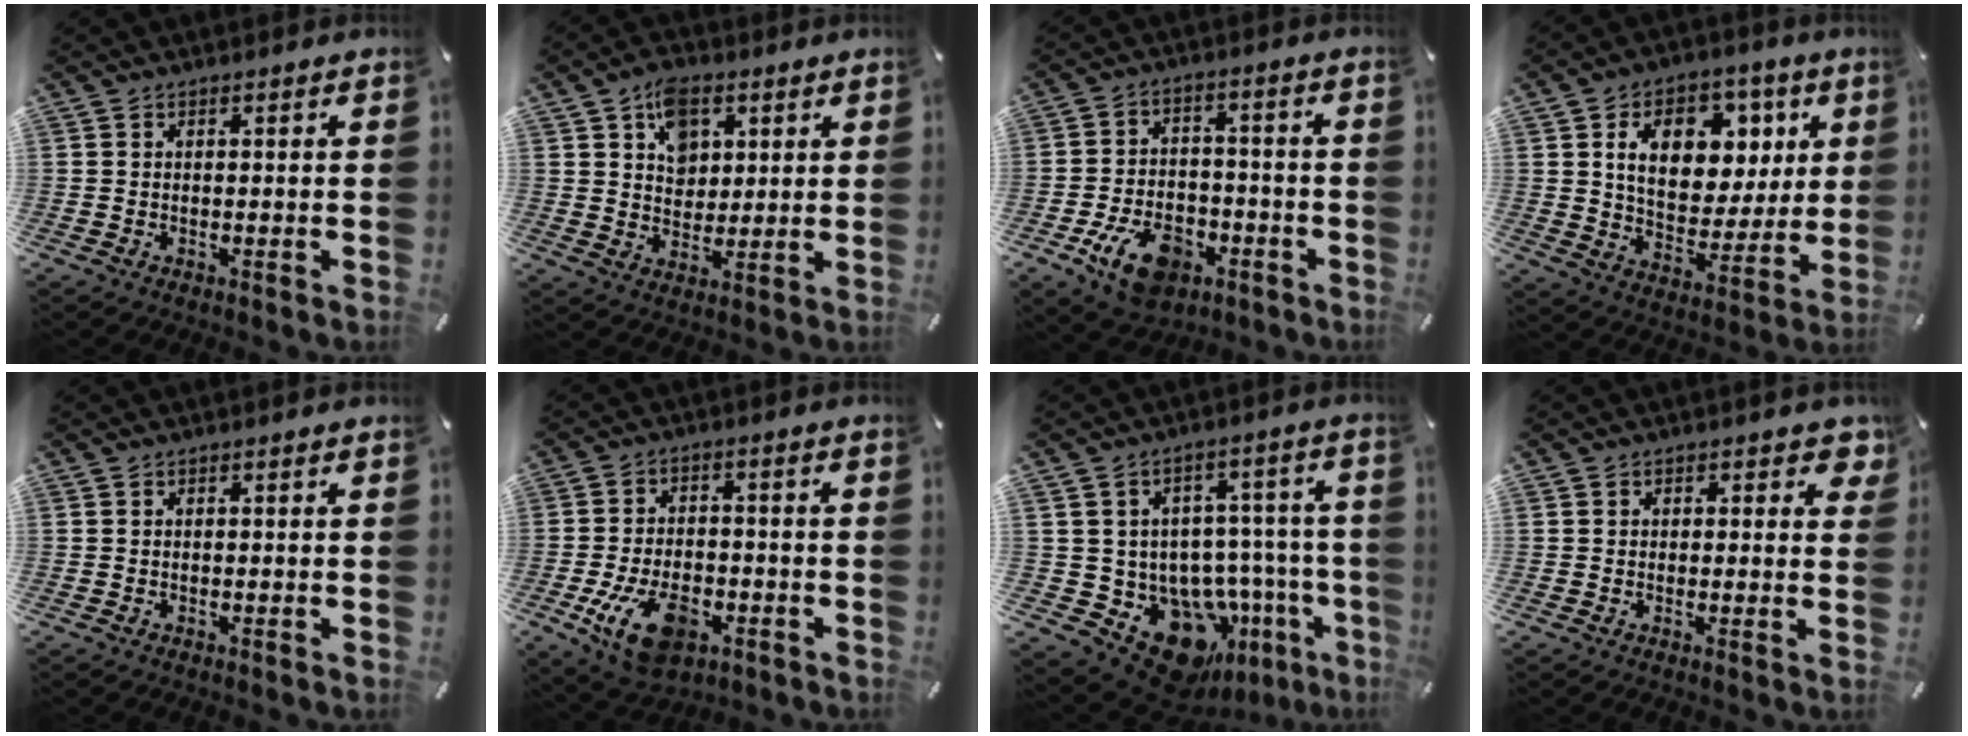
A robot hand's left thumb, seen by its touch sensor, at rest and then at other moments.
{"total": 8.6, "force": [3.9, 6.6, 3.8], "torque": [-0.047, -0.009, 0.067]}
{"total": 11.8, "force": [-5.7, 7.6, 7.0], "torque": [-0.128, 0.034, -0.099]}
{"total": 15.2, "force": [5.7, 11.3, 8.5], "torque": [-0.131, -0.016, 0.105]}
{"total": 0.0}
{"total": 12.3, "force": [-4.9, 7.4, 8.5], "torque": [-0.152, 0.009, -0.086]}
{"total": 16.0, "force": [-8.0, 11.3, 8.1], "torque": [-0.105, 0.031, -0.106]}
{"total": 2.5, "force": [1.1, 1.8, 1.4], "torque": [0.003, -0.004, 0.010]}